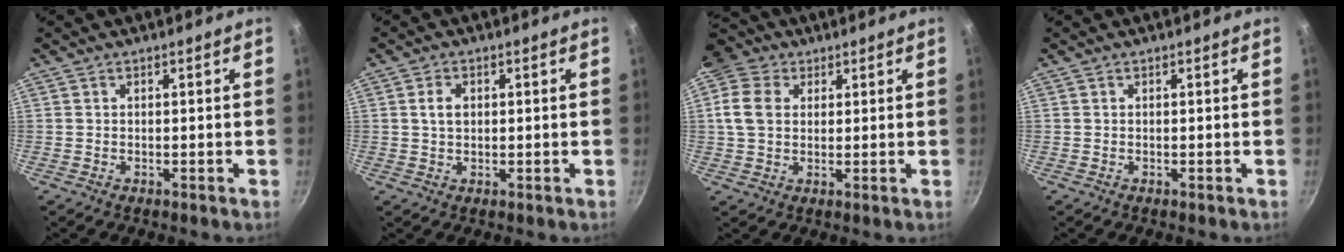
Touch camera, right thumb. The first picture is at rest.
{"total": 2.9, "force": [0.6, 2.0, 2.0], "torque": [-0.030, 0.002, 0.011]}
{"total": 8.4, "force": [2.4, 6.5, 4.7], "torque": [-0.066, 0.003, 0.035]}
{"total": 0.0}